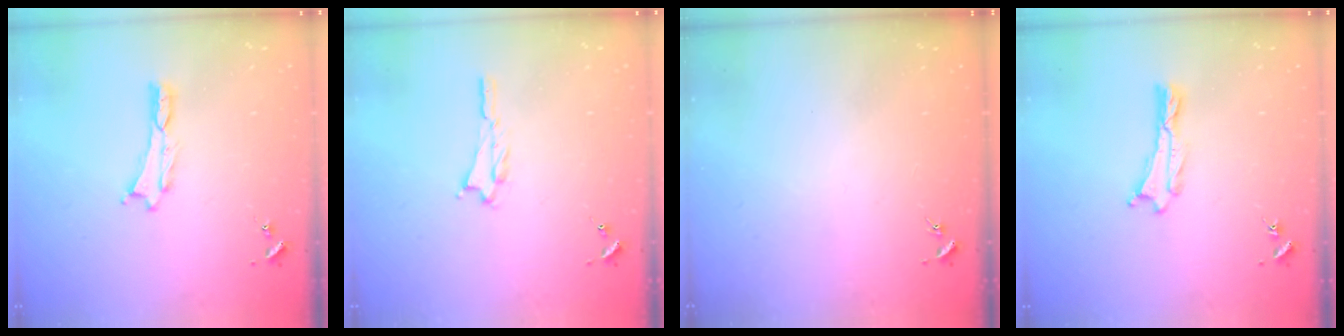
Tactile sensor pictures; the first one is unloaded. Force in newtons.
{"total": 1.1, "press": 1.1, "slide": 0.2}
{"total": 0.0}
{"total": 0.0}